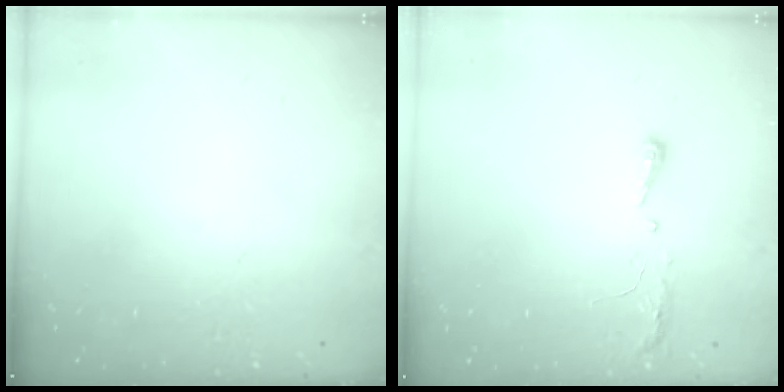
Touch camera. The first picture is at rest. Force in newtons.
{"total": 4.1, "press": 4.0, "slide": 0.6}